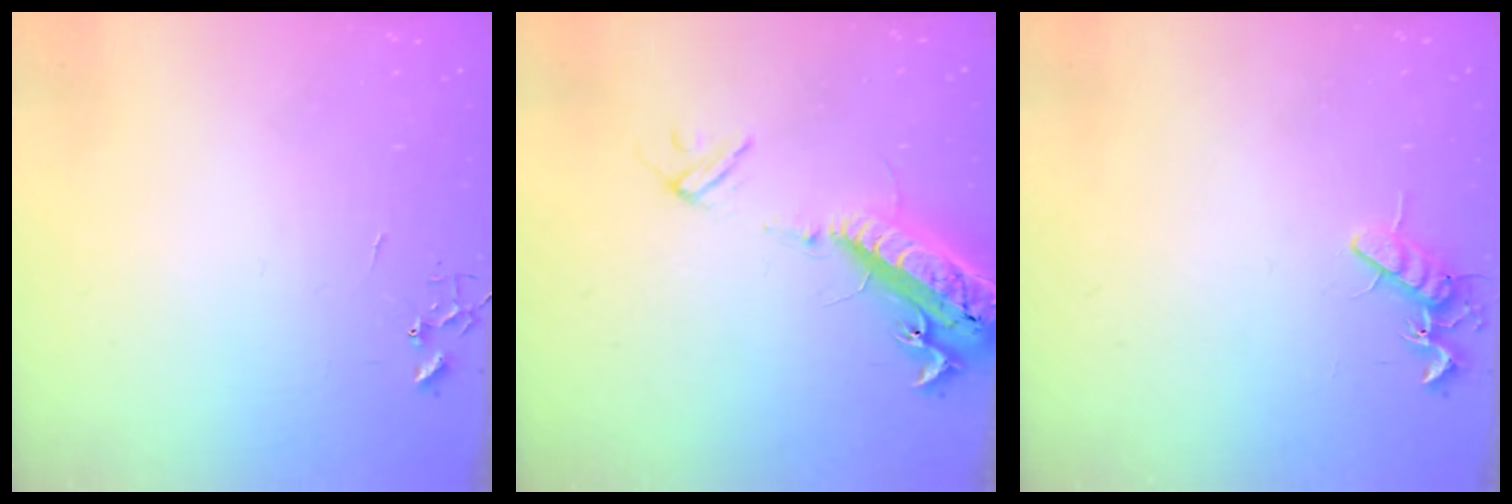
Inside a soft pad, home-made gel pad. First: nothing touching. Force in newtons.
{"total": 17.7, "press": 17.2, "slide": 4.3}
{"total": 8.3, "press": 8.2, "slide": 1.0}